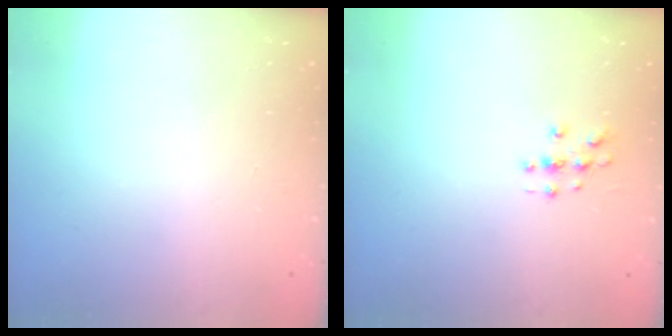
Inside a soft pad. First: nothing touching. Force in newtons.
{"total": 2.8, "press": 2.8, "slide": 0.3}